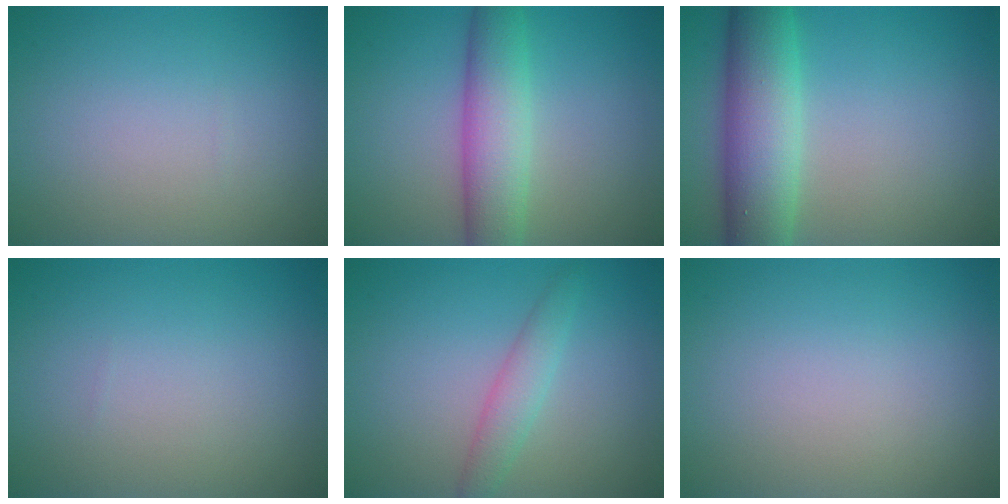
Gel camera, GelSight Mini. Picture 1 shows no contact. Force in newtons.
{"total": 5.6, "press": 5.6, "slide": 0.1}
{"total": 7.7, "press": 7.7, "slide": 0.3}
{"total": 0.0}
{"total": 2.3, "press": 2.3, "slide": 0.0}
{"total": 0.0}